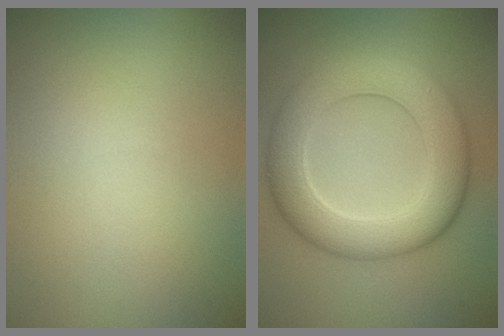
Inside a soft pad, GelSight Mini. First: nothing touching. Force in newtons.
{"total": 8.3, "press": 8.3, "slide": 0.7}